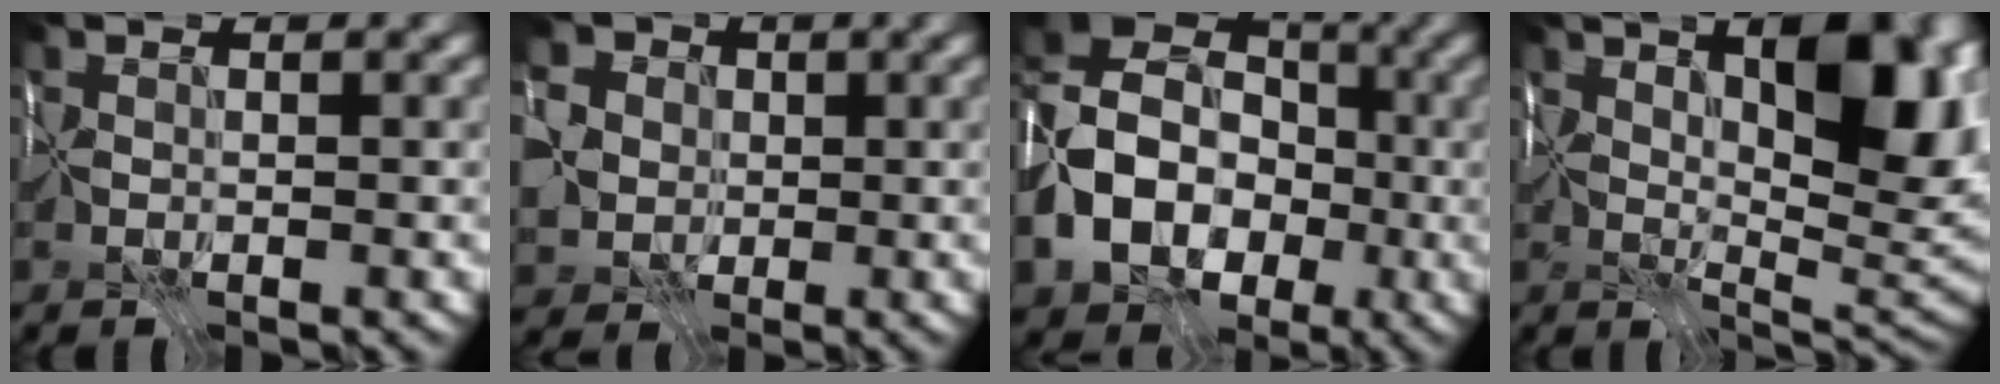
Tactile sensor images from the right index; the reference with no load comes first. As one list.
[{"total": 7.5, "force": [0.4, 6.8, 3.1], "torque": [-0.078, 0.019, -0.018]}, {"total": 12.6, "force": [-3.4, 9.8, 7.2], "torque": [-0.152, -0.011, -0.071]}, {"total": 13.7, "force": [4.5, 5.8, 11.5], "torque": [-0.138, 0.017, 0.062]}]